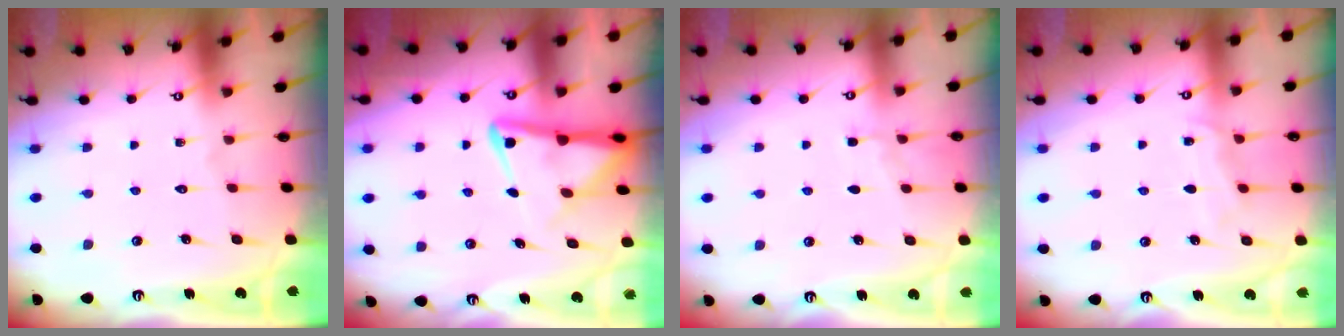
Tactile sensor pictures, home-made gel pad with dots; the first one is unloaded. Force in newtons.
{"total": 7.4, "press": 7.3, "slide": 0.8}
{"total": 4.0, "press": 3.9, "slide": 0.5}
{"total": 5.2, "press": 5.2, "slide": 0.6}